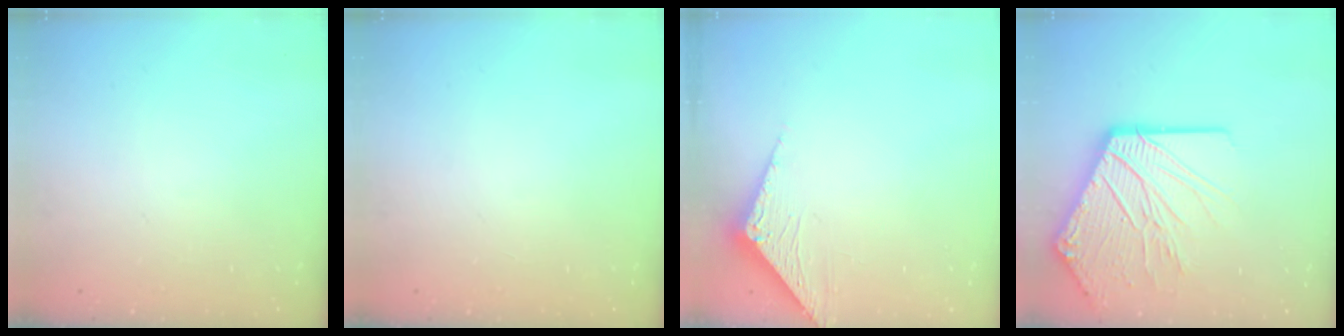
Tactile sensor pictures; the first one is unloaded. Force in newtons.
{"total": 0.0}
{"total": 3.3, "press": 3.2, "slide": 0.3}
{"total": 23.5, "press": 23.2, "slide": 3.9}